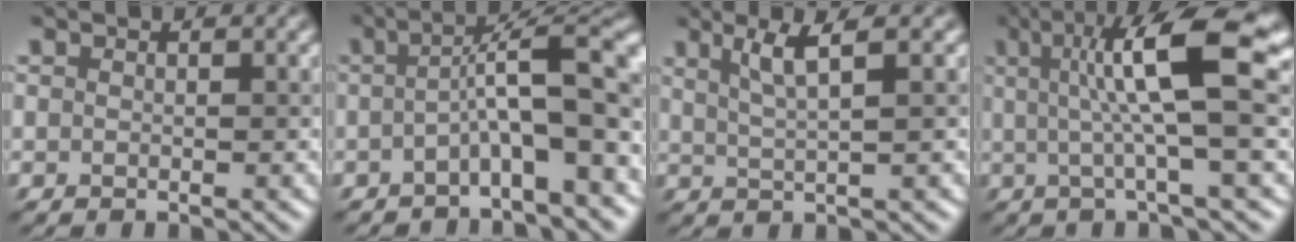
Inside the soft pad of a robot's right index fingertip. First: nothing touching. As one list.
[{"total": 8.5, "force": [-0.8, 2.0, 8.3], "torque": [-0.107, 0.026, -0.028]}, {"total": 3.8, "force": [1.9, 0.5, 3.2], "torque": [-0.049, 0.004, 0.035]}, {"total": 9.6, "force": [2.3, 1.7, 9.2], "torque": [-0.131, 0.011, 0.032]}]